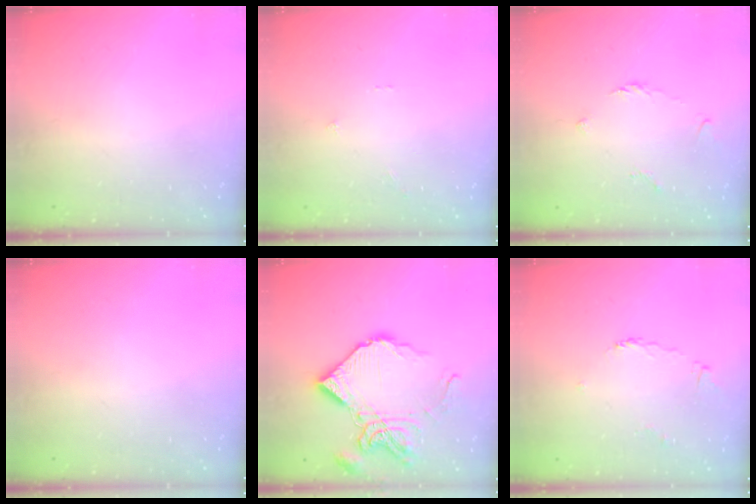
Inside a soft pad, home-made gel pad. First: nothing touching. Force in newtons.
{"total": 0.0}
{"total": 2.8, "press": 2.7, "slide": 0.7}
{"total": 0.0}
{"total": 17.1, "press": 17.0, "slide": 1.8}
{"total": 3.2, "press": 3.1, "slide": 0.8}